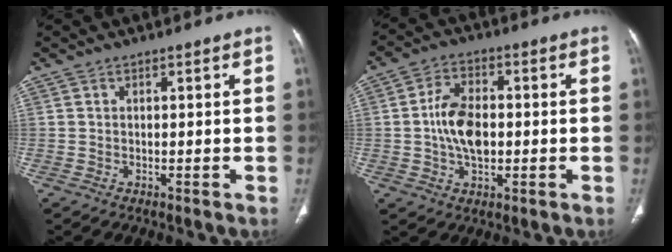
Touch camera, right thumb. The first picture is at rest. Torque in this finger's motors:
{"motor_torque": [1.79, 1.80, 1.44, -0.42, 0.09]}